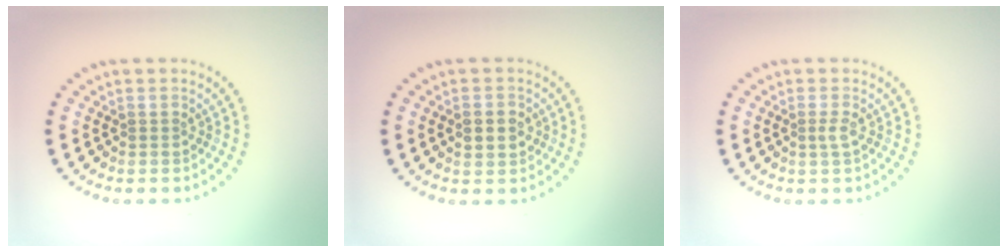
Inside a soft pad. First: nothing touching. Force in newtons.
{"total": 2.1, "press": 2.1, "slide": 0.1}
{"total": 1.0, "press": 0.8, "slide": 0.7}